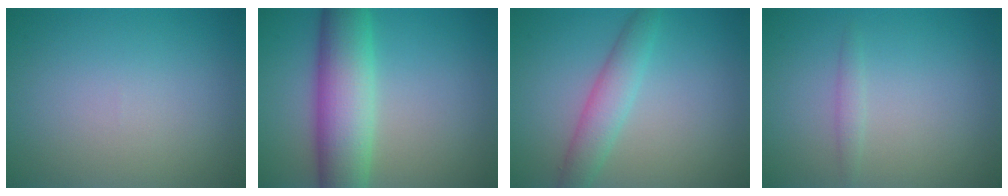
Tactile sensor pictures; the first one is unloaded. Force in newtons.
{"total": 8.1, "press": 8.1, "slide": 0.3}
{"total": 3.2, "press": 3.2, "slide": 0.1}
{"total": 1.0, "press": 1.0, "slide": 0.0}